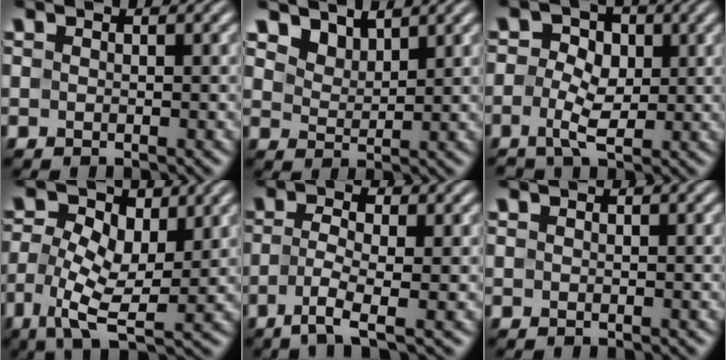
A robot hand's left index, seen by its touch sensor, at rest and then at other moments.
{"total": 3.0, "force": [2.5, 1.3, 0.9], "torque": [-0.033, -0.016, 0.062]}
{"total": 3.9, "force": [-0.3, 2.8, 2.7], "torque": [-0.048, 0.003, -0.008]}
{"total": 6.2, "force": [0.0, 3.4, 5.2], "torque": [-0.108, 0.002, -0.005]}
{"total": 3.6, "force": [-1.4, 0.6, 3.2], "torque": [-0.069, 0.001, -0.031]}
{"total": 0.0}